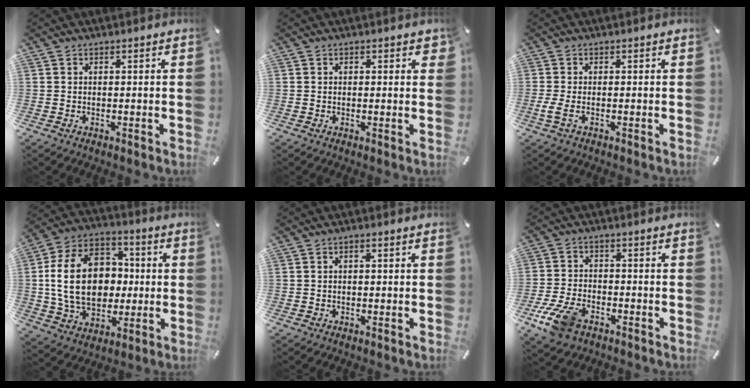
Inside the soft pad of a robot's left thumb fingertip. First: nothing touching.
{"total": 1.1, "force": [0.4, 0.8, 0.7], "torque": [0.001, -0.001, 0.002]}
{"total": 2.4, "force": [-0.6, 0.9, 2.1], "torque": [-0.043, -0.001, -0.011]}
{"total": 20.7, "force": [-0.1, 15.6, 13.5], "torque": [-0.281, 0.013, -0.001]}
{"total": 1.1, "force": [0.0, 0.7, 0.8], "torque": [-0.016, 0.006, -0.003]}
{"total": 9.0, "force": [-5.2, 5.1, 5.3], "torque": [-0.119, 0.016, -0.096]}